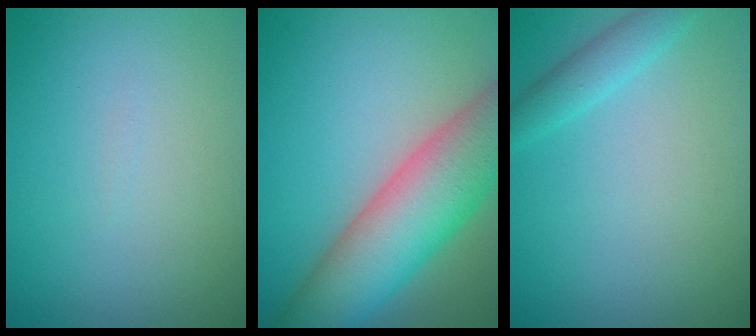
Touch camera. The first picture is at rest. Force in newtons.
{"total": 9.8, "press": 9.8, "slide": 0.5}
{"total": 1.9, "press": 1.9, "slide": 0.1}